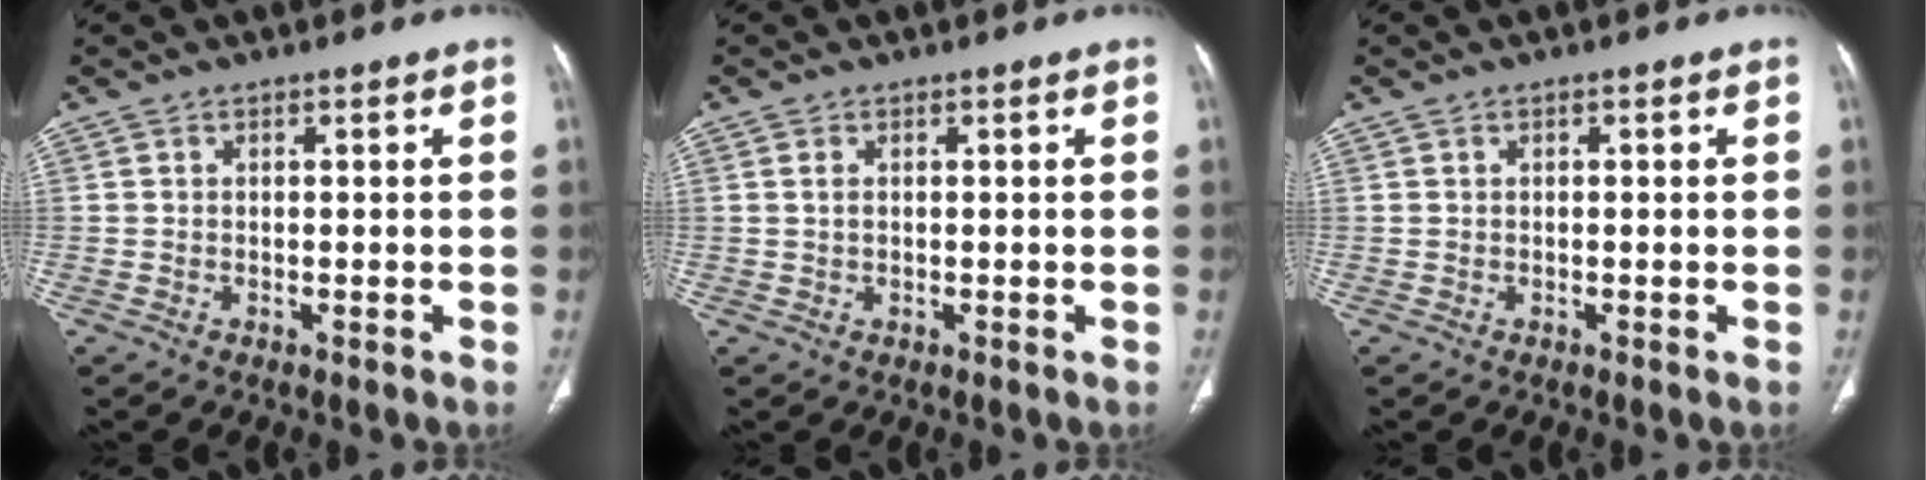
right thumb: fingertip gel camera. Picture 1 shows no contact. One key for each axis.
{"total": 1.2, "fx": 0.3, "fy": 0.8, "fz": 0.9, "tx": -0.018, "ty": 0.002, "tz": 0.008}
{"total": 0.0}